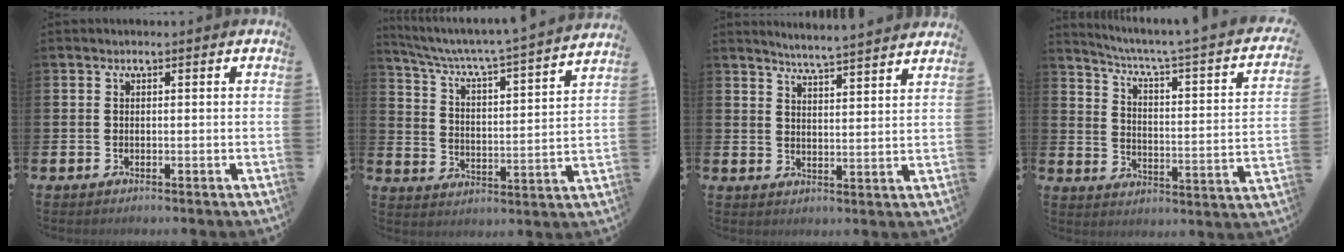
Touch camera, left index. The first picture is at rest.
{"total": 5.0, "force": [4.5, 0.0, 2.3], "torque": [-0.071, -0.047, 0.067]}
{"total": 5.0, "force": [4.9, -0.9, 0.3], "torque": [-0.019, -0.036, 0.085]}
{"total": 4.2, "force": [3.0, 0.0, 3.0], "torque": [-0.077, -0.036, 0.038]}